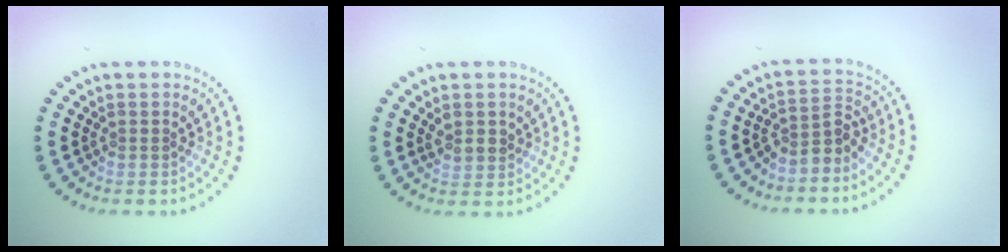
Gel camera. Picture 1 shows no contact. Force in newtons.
{"total": 1.8, "press": 1.7, "slide": 0.7}
{"total": 2.5, "press": 1.9, "slide": 1.6}